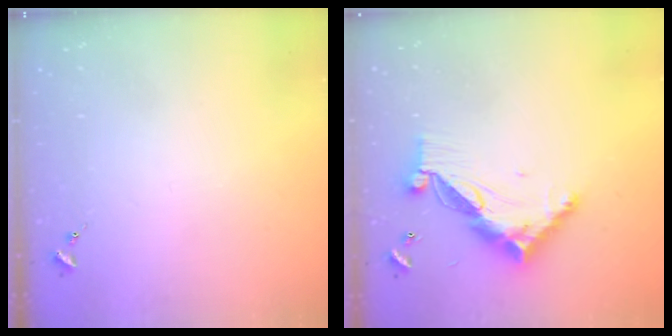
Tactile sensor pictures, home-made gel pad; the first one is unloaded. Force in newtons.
{"total": 13.7, "press": 13.6, "slide": 1.0}